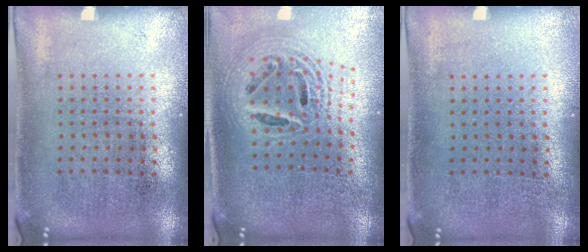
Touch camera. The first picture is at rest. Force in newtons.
{"total": 2.2, "press": 1.6, "slide": 1.4}
{"total": 0.0}